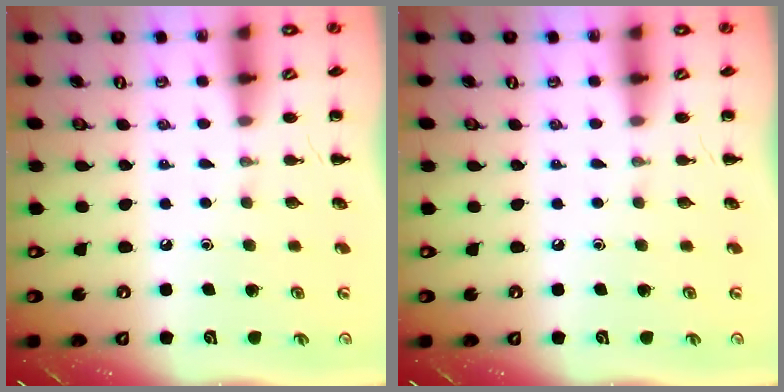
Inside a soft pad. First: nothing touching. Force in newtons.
{"total": 0.0}